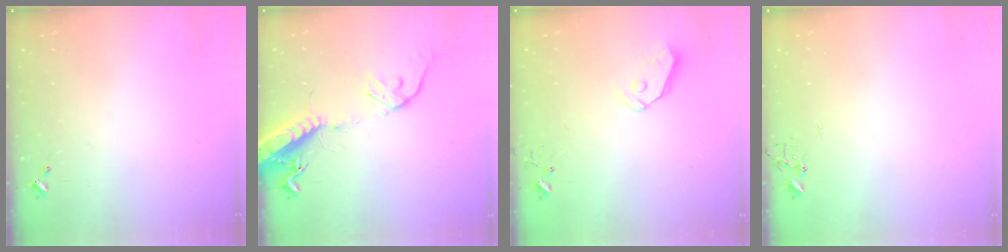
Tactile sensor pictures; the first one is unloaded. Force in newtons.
{"total": 16.2, "press": 15.8, "slide": 3.6}
{"total": 4.8, "press": 4.8, "slide": 0.4}
{"total": 0.0}